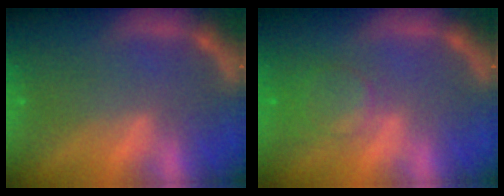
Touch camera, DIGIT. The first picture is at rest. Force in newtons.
{"total": 4.0}